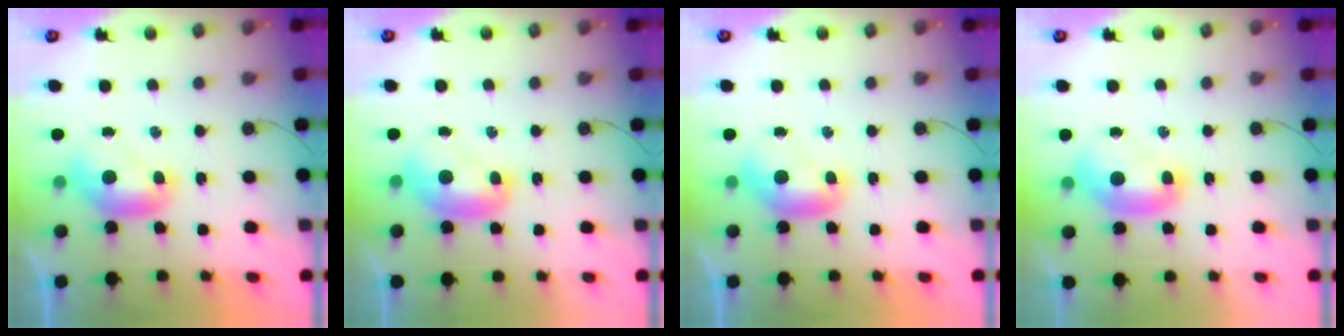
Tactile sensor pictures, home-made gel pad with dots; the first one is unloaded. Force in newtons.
{"total": 2.2, "press": 2.2, "slide": 0.3}
{"total": 0.0}
{"total": 2.4, "press": 2.3, "slide": 0.6}